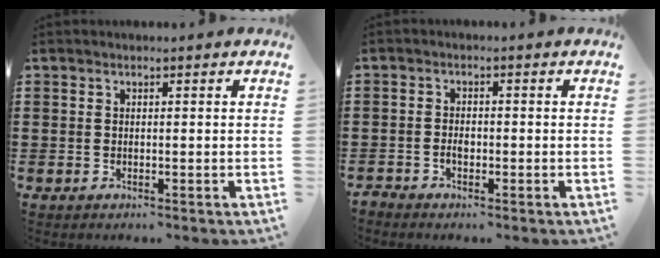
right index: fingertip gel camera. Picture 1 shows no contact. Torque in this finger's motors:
{"motor_torque": [2.14, 0.00, 0.02, 0.02]}